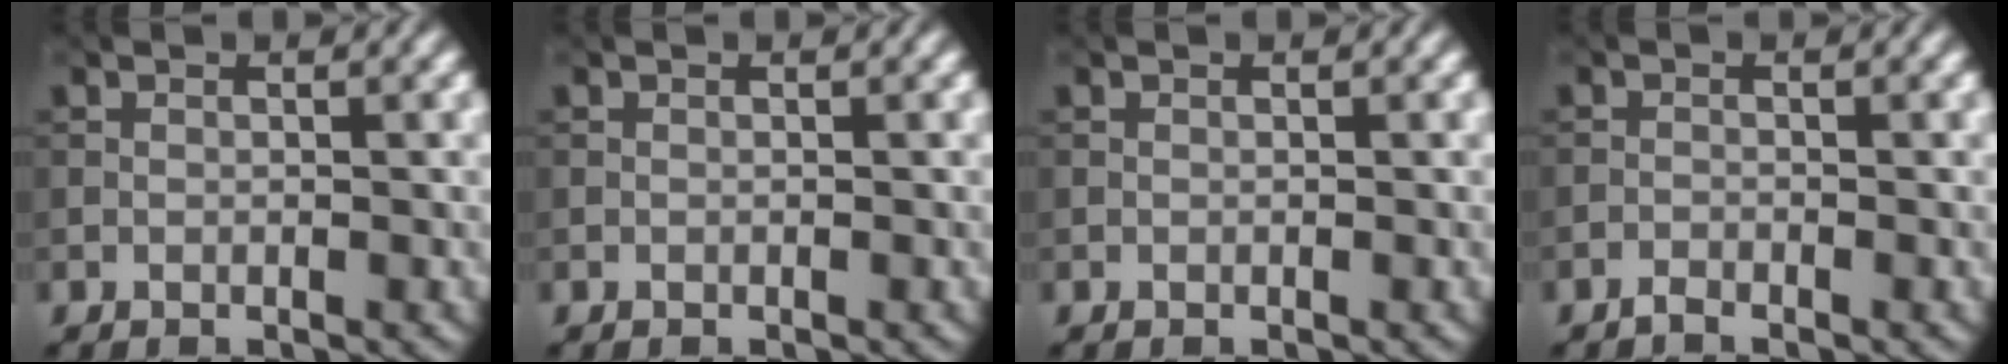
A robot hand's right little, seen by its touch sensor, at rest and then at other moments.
{"total": 0.0}
{"total": 0.0}
{"total": 0.6, "force": [-0.6, 0.0, 0.2], "torque": [-0.003, 0.002, -0.014]}